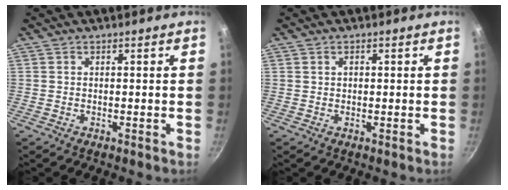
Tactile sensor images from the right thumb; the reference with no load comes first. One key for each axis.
{"total": 1.0, "fx": 0.3, "fy": 0.8, "fz": 0.6, "tx": -0.008, "ty": 0.004, "tz": 0.006}